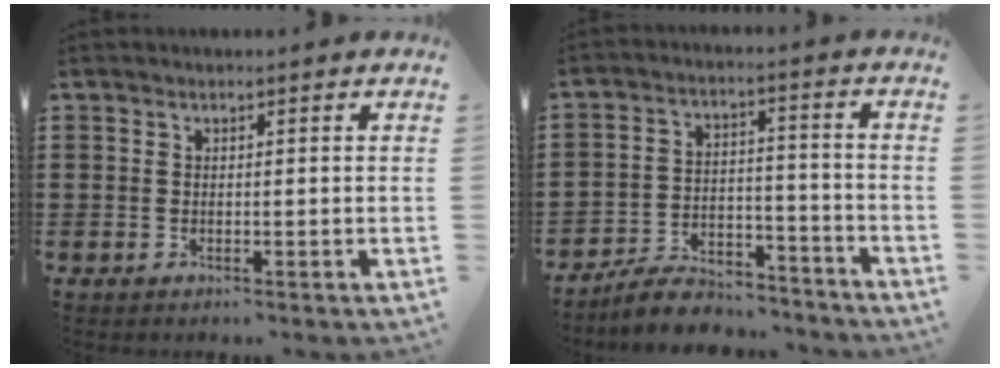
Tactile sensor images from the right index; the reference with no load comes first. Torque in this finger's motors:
{"motor_torque": [-0.78, 0.73, -0.09, -0.21]}